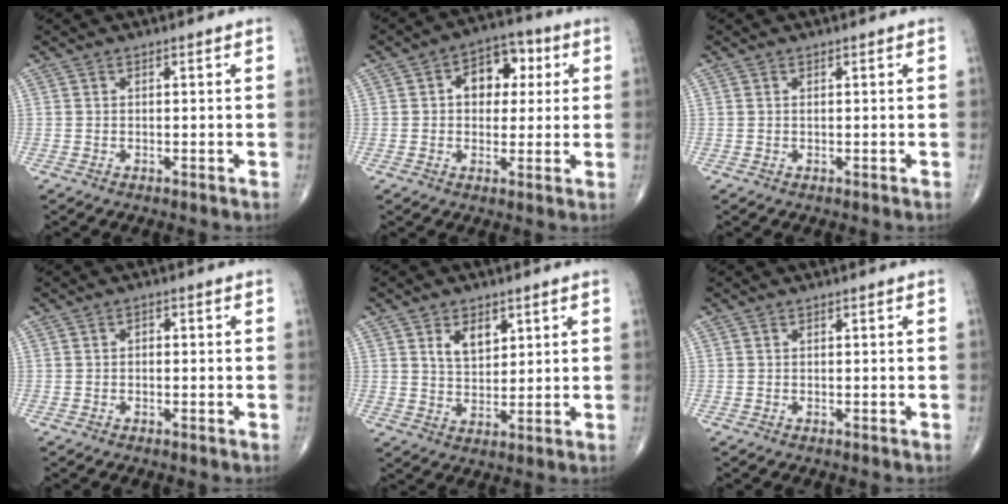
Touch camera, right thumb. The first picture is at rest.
{"total": 9.4, "force": [2.1, 6.6, 6.4], "torque": [-0.050, 0.014, 0.025]}
{"total": 0.0}
{"total": 1.0, "force": [-0.1, 0.7, 0.7], "torque": [-0.005, 0.003, -0.004]}
{"total": 6.0, "force": [2.8, 3.6, 3.9], "torque": [-0.046, -0.022, 0.052]}
{"total": 0.0}